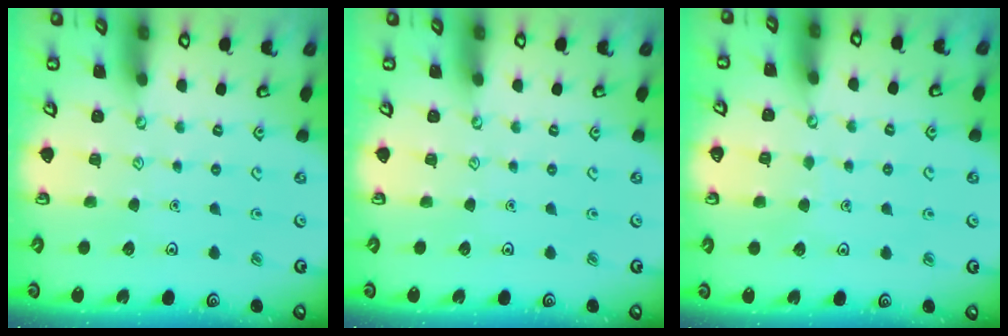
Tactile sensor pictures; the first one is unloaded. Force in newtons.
{"total": 0.0}
{"total": 3.3, "press": 3.3, "slide": 0.3}